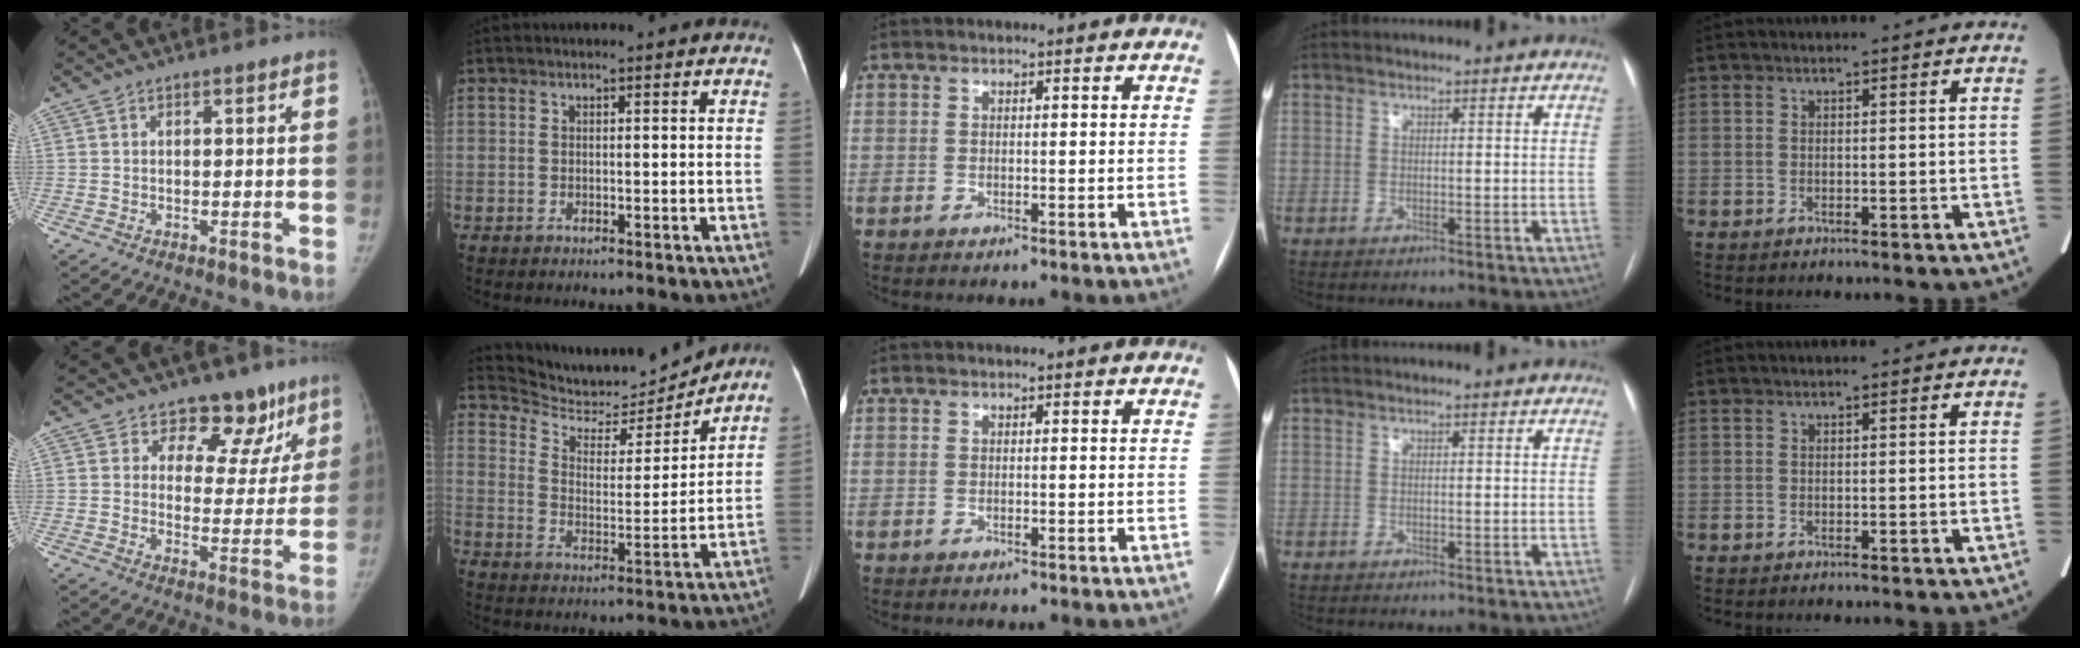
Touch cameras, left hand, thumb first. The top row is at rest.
{"thumb": {"total": 11.4, "force": [8.1, 7.3, 3.3], "torque": [0.018, -0.040, 0.096]}, "index": {"total": 11.1, "force": [10.9, 1.8, 0.7], "torque": [-0.018, -0.009, 0.186]}}